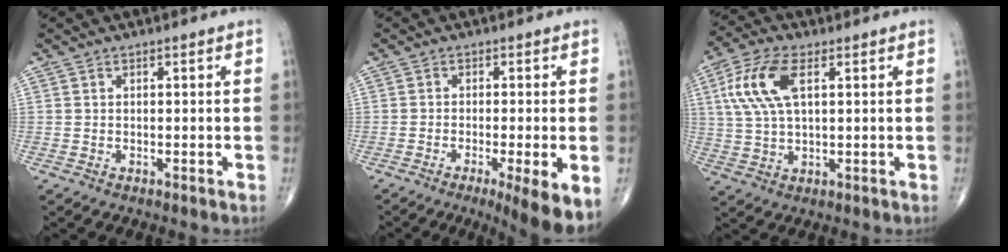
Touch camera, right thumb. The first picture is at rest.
{"total": 9.0, "force": [-4.4, 0.8, 7.8], "torque": [-0.113, -0.014, -0.068]}
{"total": 10.6, "force": [3.2, 4.9, 8.9], "torque": [-0.199, 0.008, 0.063]}